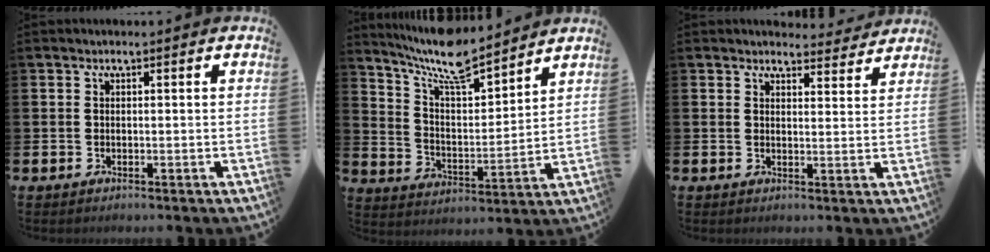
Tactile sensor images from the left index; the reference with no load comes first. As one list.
[{"total": 9.4, "force": [8.5, 1.8, 3.4], "torque": [-0.095, -0.055, 0.152]}, {"total": 3.5, "force": [3.4, 0.7, 0.0], "torque": [0.005, -0.023, 0.059]}]